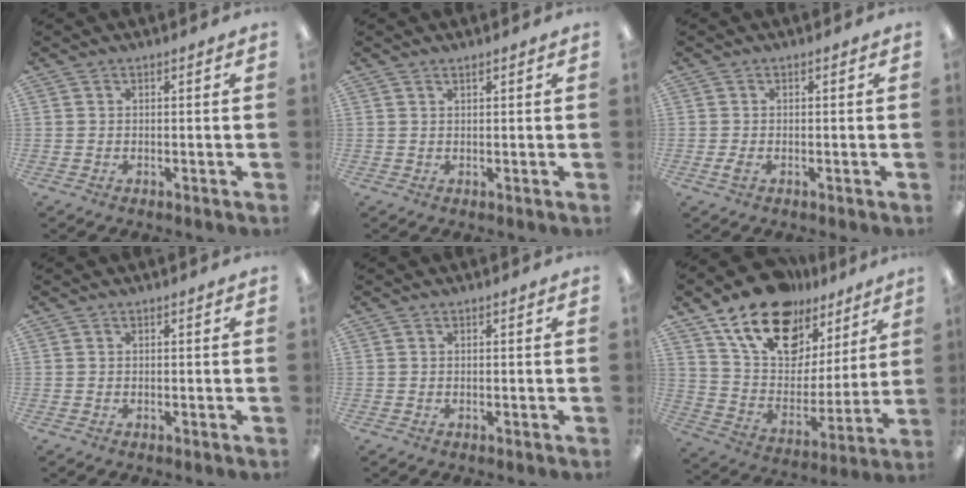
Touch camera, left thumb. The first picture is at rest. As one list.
[{"total": 1.0, "force": [0.8, 0.2, 0.4], "torque": [-0.010, 0.000, 0.016]}, {"total": 1.7, "force": [-0.5, 0.8, 1.4], "torque": [-0.030, 0.000, -0.010]}, {"total": 0.0}, {"total": 0.0}, {"total": 19.1, "force": [12.8, 11.1, 8.7], "torque": [-0.155, -0.070, 0.230]}]